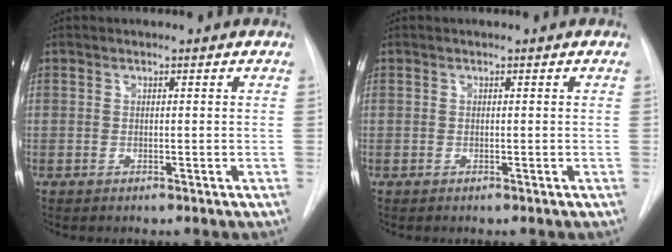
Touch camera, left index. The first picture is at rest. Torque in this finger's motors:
{"motor_torque": [0.00, 0.00, 0.00, 0.01]}